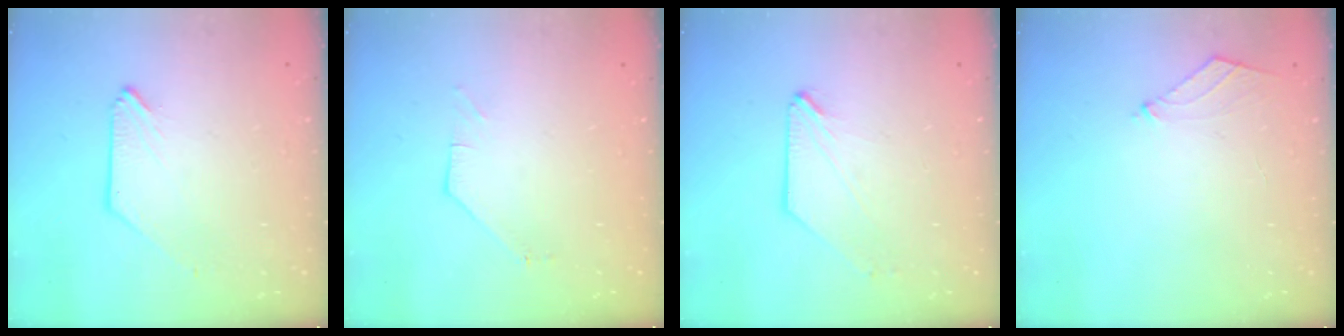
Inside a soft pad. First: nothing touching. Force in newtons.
{"total": 1.3, "press": 1.3, "slide": 0.2}
{"total": 0.0}
{"total": 4.3, "press": 4.2, "slide": 1.0}